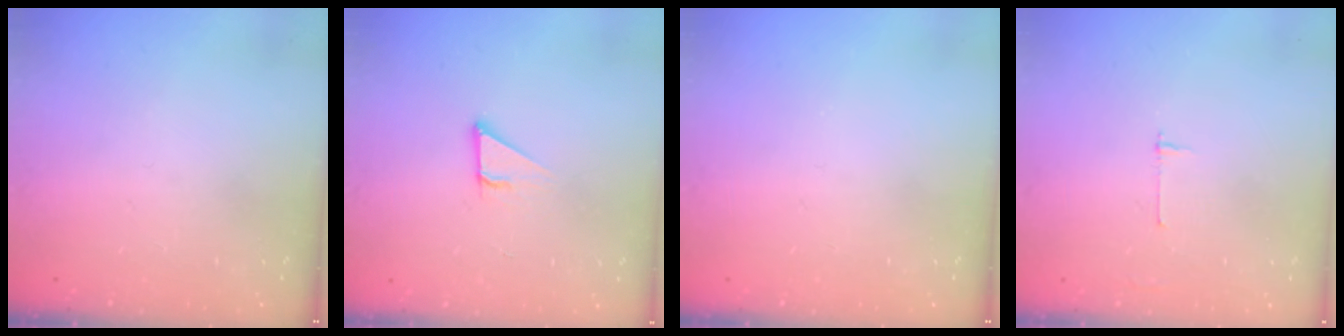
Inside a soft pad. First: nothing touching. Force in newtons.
{"total": 3.5, "press": 3.5, "slide": 0.2}
{"total": 0.0}
{"total": 2.7, "press": 2.7, "slide": 0.3}